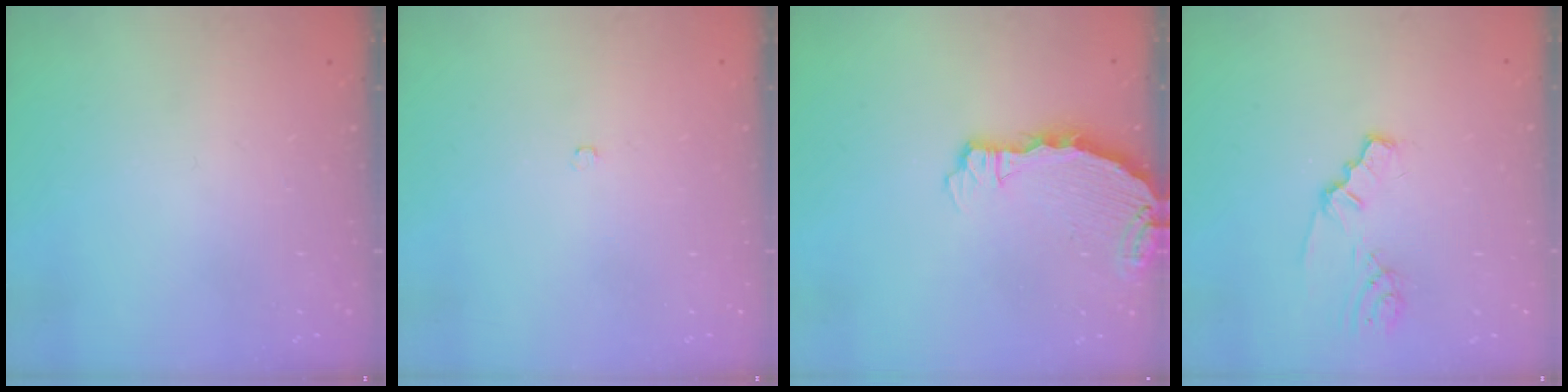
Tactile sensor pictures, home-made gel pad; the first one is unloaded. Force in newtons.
{"total": 2.1, "press": 2.1, "slide": 0.4}
{"total": 4.8, "press": 4.7, "slide": 0.7}
{"total": 2.4, "press": 2.4, "slide": 0.2}